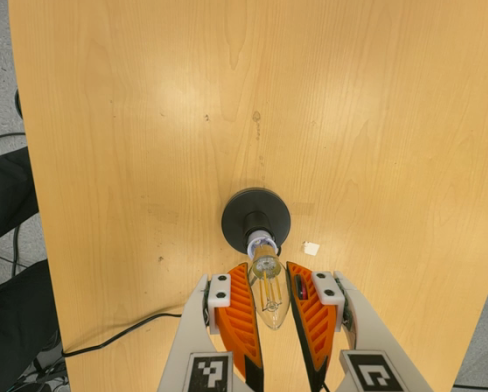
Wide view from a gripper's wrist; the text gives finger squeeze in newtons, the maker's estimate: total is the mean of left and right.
{"total": 12.5, "left": 14.0, "right": 11.0}